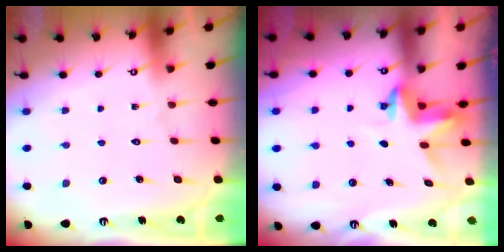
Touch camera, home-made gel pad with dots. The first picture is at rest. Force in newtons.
{"total": 4.0, "press": 4.0, "slide": 0.3}